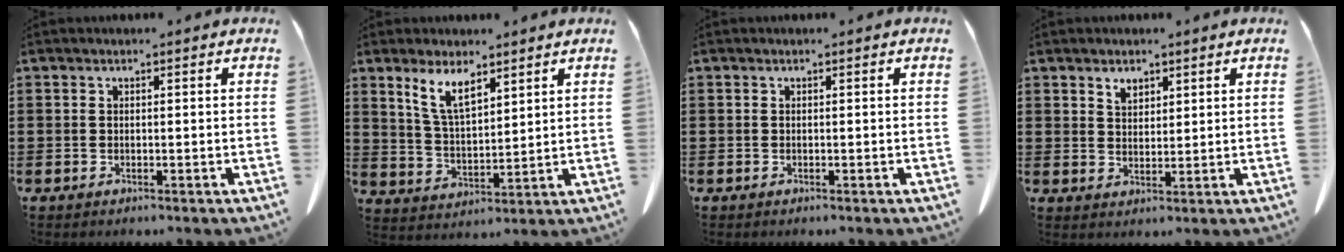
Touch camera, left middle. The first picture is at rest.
{"total": 7.2, "force": [5.1, 2.5, 4.4], "torque": [-0.101, -0.008, 0.095]}
{"total": 0.0}
{"total": 2.4, "force": [1.9, 1.2, 0.8], "torque": [-0.013, -0.002, 0.035]}